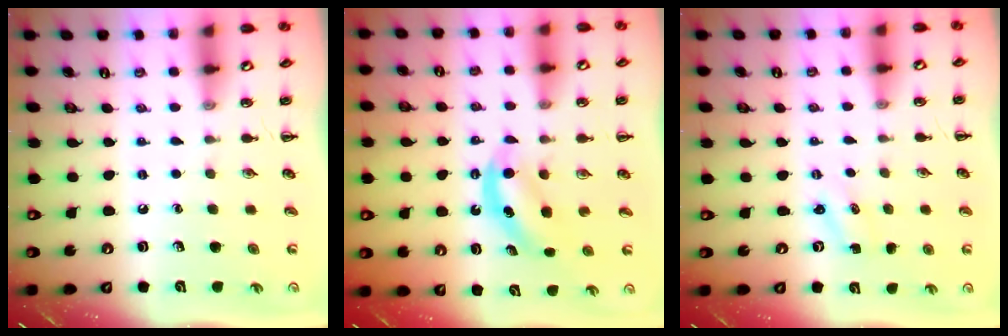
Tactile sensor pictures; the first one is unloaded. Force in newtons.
{"total": 5.8, "press": 5.7, "slide": 0.7}
{"total": 1.3, "press": 1.2, "slide": 0.3}